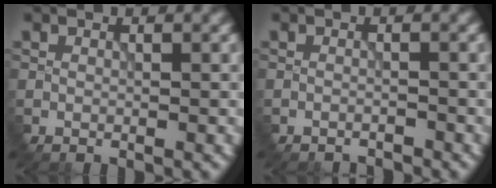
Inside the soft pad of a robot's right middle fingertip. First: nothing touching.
{"total": 1.9, "force": [-1.7, -0.1, -0.7], "torque": [0.015, 0.005, -0.031]}